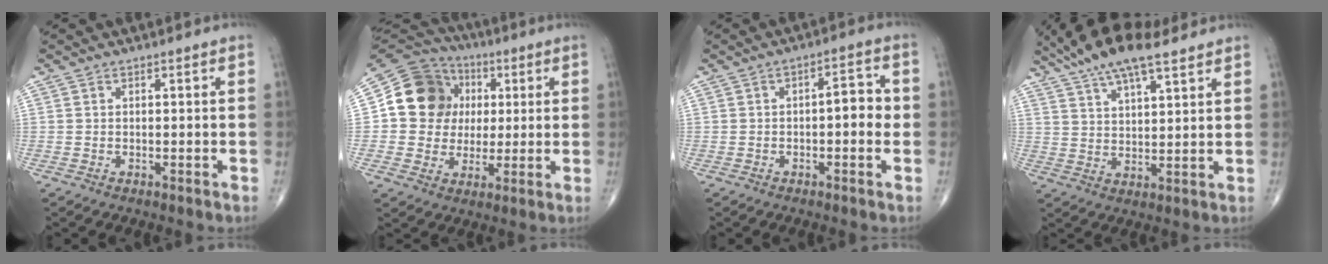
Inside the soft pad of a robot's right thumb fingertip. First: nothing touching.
{"total": 14.6, "force": [2.2, 13.1, 6.1], "torque": [-0.072, 0.014, 0.035]}
{"total": 5.1, "force": [-0.5, 2.0, 4.6], "torque": [-0.049, 0.016, -0.010]}
{"total": 14.0, "force": [10.1, 4.3, 8.7], "torque": [-0.145, -0.024, 0.180]}